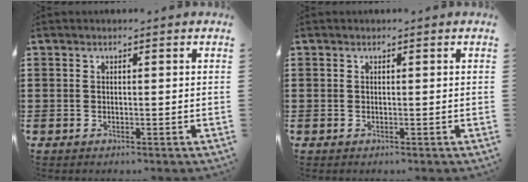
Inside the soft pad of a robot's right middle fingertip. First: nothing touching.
{"total": 0.0}